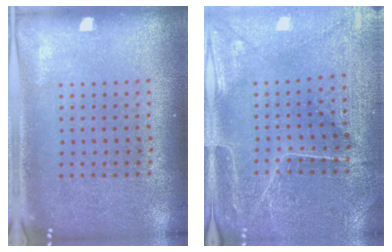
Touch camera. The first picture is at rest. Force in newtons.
{"total": 1.3, "press": 1.3, "slide": 0.3}